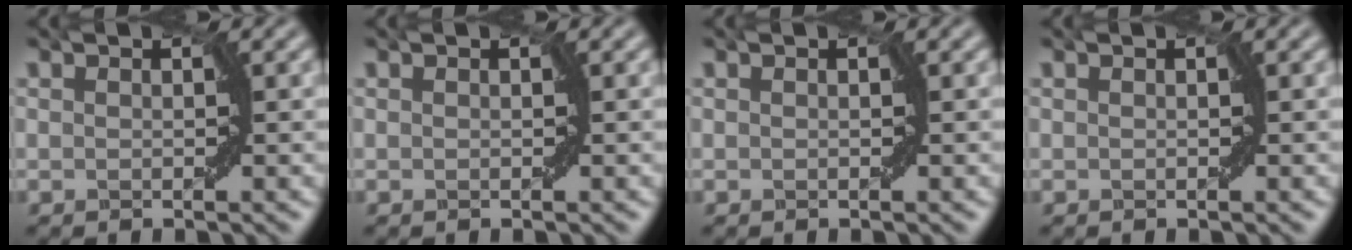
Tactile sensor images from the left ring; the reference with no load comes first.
{"total": 0.0}
{"total": 0.0}
{"total": 0.0}